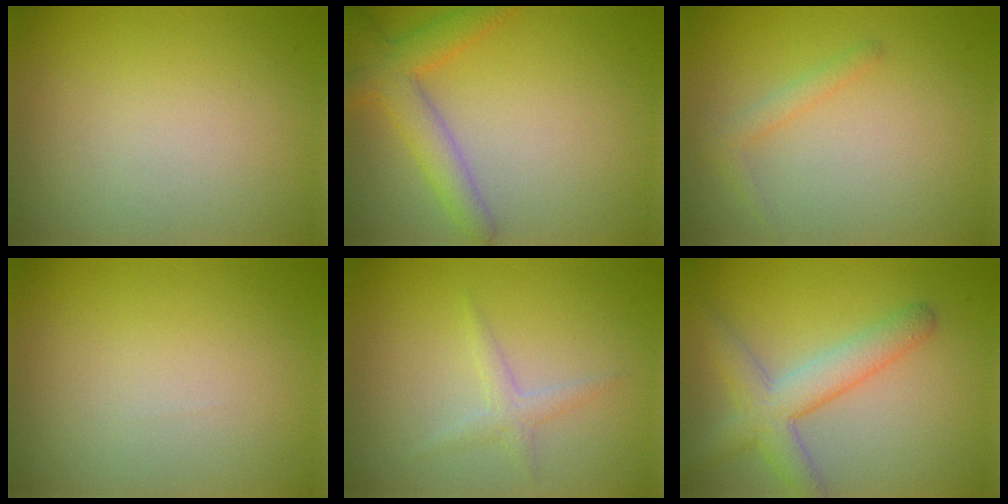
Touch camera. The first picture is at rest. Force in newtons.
{"total": 3.9, "press": 3.9, "slide": 0.2}
{"total": 1.2, "press": 1.2, "slide": 0.1}
{"total": 0.0}
{"total": 1.5, "press": 1.5, "slide": 0.0}
{"total": 4.7, "press": 4.7, "slide": 0.2}